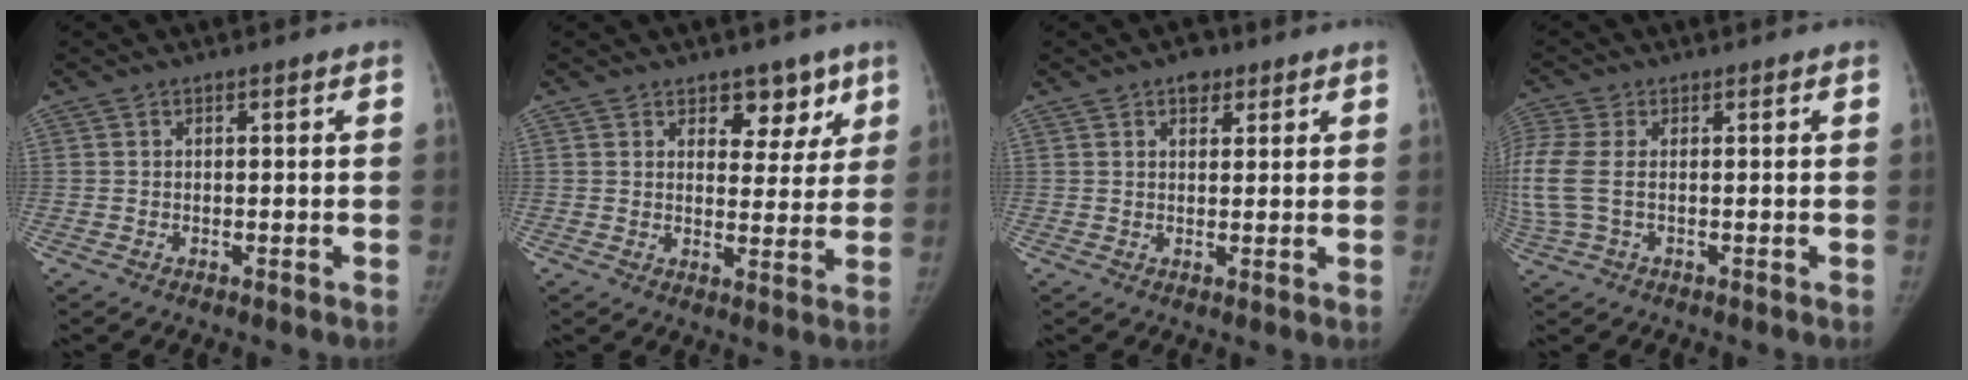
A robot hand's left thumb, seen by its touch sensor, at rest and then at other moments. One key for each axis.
{"total": 6.6, "fx": 4.3, "fy": 4.1, "fz": 3.0, "tx": 0.003, "ty": -0.024, "tz": 0.060}
{"total": 3.4, "fx": 2.1, "fy": 2.1, "fz": 1.7, "tx": -0.004, "ty": -0.007, "tz": 0.027}
{"total": 7.6, "fx": 0.2, "fy": 4.2, "fz": 6.3, "tx": -0.193, "ty": 0.008, "tz": 0.004}